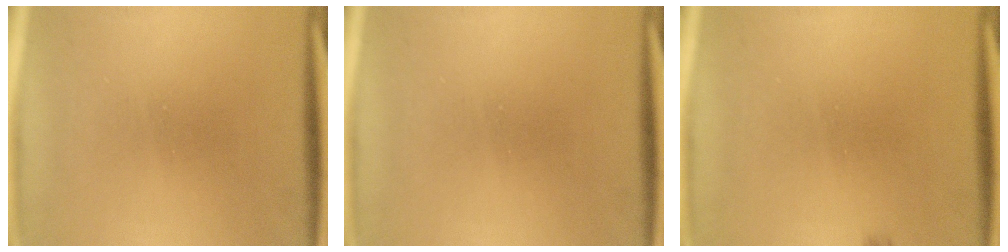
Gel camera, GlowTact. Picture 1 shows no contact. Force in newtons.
{"total": 0.0}
{"total": 0.6}